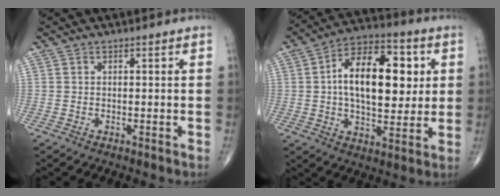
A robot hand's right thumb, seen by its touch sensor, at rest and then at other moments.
{"total": 18.4, "force": [2.9, 9.8, 15.3], "torque": [-0.214, 0.009, 0.040]}